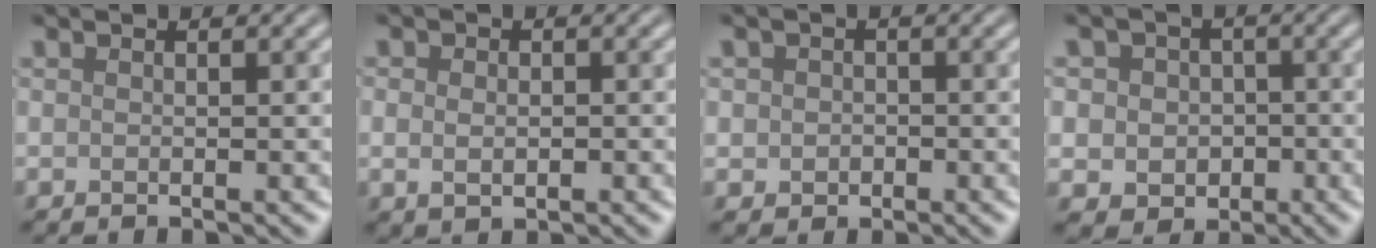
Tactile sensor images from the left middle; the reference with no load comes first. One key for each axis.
{"total": 1.9, "fx": 0.0, "fy": 1.4, "fz": 1.3, "tx": -0.020, "ty": -0.002, "tz": 0.004}
{"total": 1.7, "fx": -0.1, "fy": 1.6, "fz": 0.6, "tx": -0.004, "ty": -0.004, "tz": -0.006}
{"total": 5.0, "fx": 0.1, "fy": 4.6, "fz": 2.1, "tx": -0.022, "ty": 0.020, "tz": -0.020}